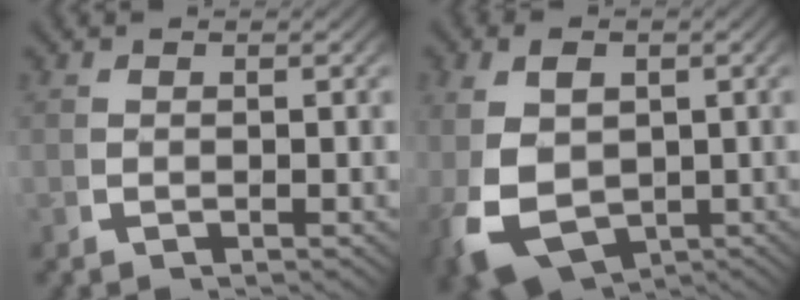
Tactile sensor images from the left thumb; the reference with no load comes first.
{"total": 9.6, "force": [-2.5, 7.0, 6.0], "torque": [-0.140, -0.044, -0.013]}